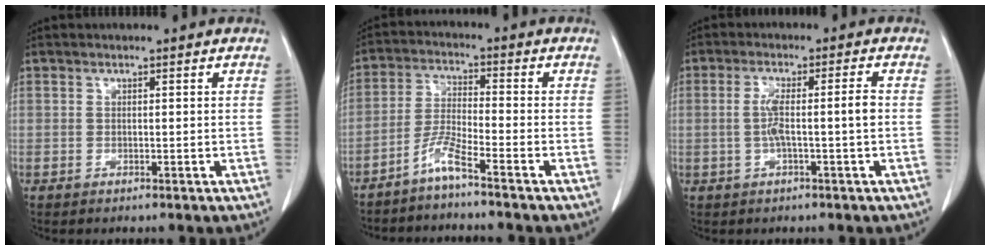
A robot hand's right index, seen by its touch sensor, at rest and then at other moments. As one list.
[{"total": 4.7, "force": [-3.8, -0.6, 2.7], "torque": [-0.062, -0.012, -0.084]}, {"total": 5.1, "force": [-0.5, -0.1, 5.1], "torque": [-0.099, 0.011, -0.008]}]